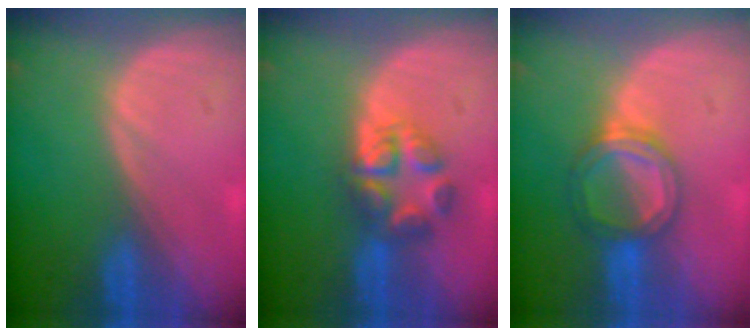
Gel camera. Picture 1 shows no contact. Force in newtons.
{"total": 5.7, "press": 5.5, "slide": 1.2}
{"total": 5.4, "press": 5.1, "slide": 1.6}